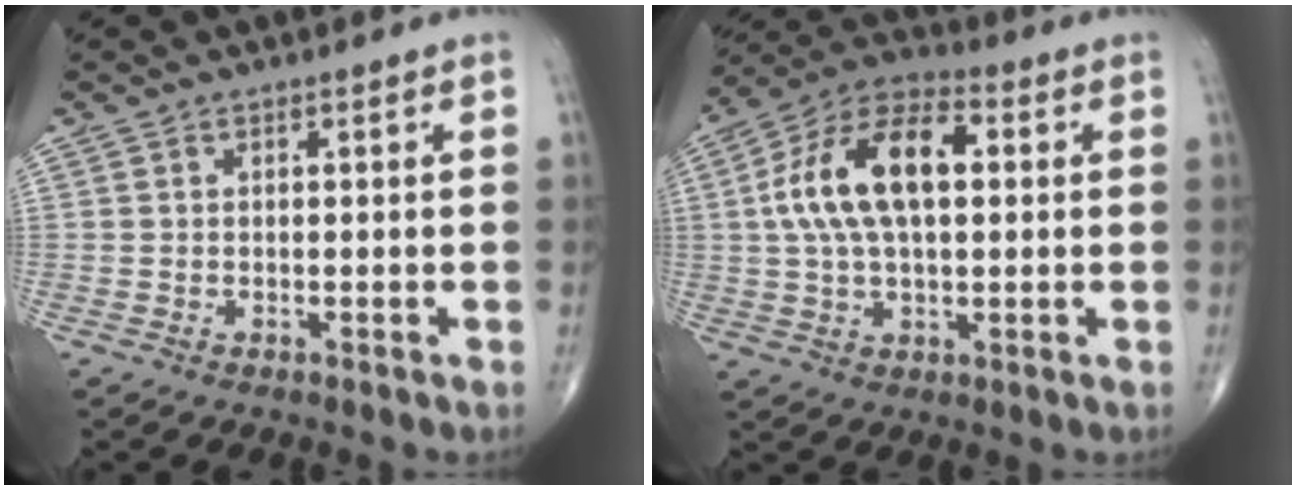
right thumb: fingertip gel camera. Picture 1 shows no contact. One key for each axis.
{"total": 16.6, "fx": 2.5, "fy": 8.7, "fz": 13.9, "tx": -0.254, "ty": 0.029, "tz": 0.039}